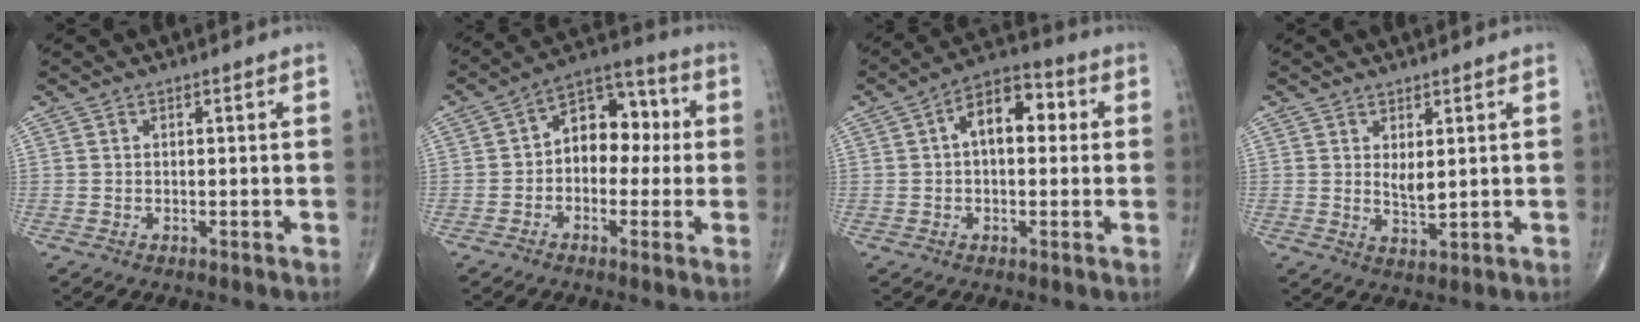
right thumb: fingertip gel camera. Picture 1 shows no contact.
{"total": 10.5, "force": [0.2, 7.3, 7.6], "torque": [-0.070, 0.038, -0.013]}
{"total": 9.6, "force": [1.5, 5.5, 7.7], "torque": [-0.096, 0.029, 0.012]}
{"total": 3.2, "force": [1.0, 1.2, 2.8], "torque": [-0.046, -0.015, 0.022]}